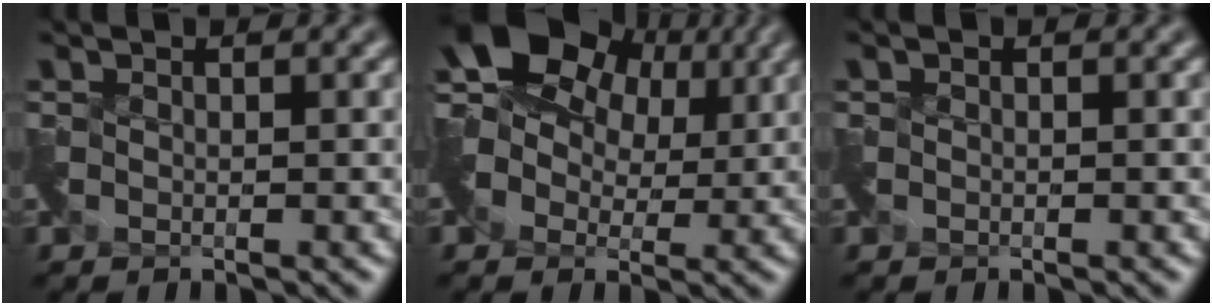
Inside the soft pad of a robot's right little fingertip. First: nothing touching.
{"total": 10.0, "force": [4.2, 6.6, 6.3], "torque": [-0.104, 0.017, 0.062]}
{"total": 0.0}